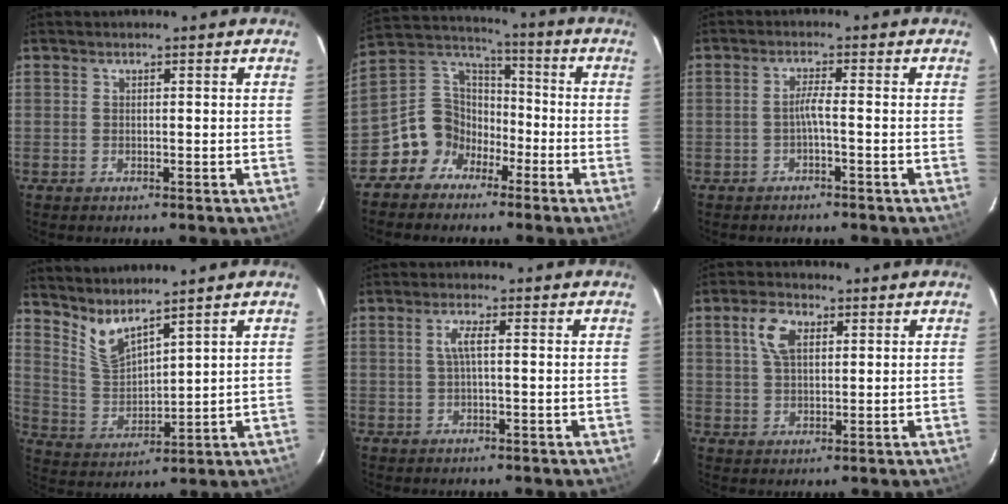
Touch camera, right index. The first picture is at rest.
{"total": 10.3, "force": [-5.8, 8.2, 2.2], "torque": [-0.060, 0.045, -0.117]}
{"total": 2.0, "force": [-1.0, -0.3, 1.7], "torque": [-0.035, 0.002, -0.019]}
{"total": 6.7, "force": [5.8, 0.8, 3.3], "torque": [-0.068, -0.014, 0.124]}
{"total": 2.5, "force": [0.1, 0.1, 2.5], "torque": [-0.050, 0.003, 0.001]}
{"total": 5.8, "force": [2.2, 3.3, 4.3], "torque": [-0.084, 0.015, 0.042]}